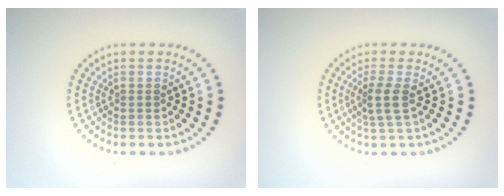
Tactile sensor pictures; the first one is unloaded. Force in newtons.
{"total": 2.1, "press": 1.7, "slide": 1.2}